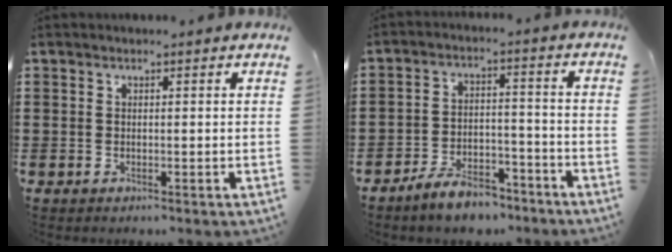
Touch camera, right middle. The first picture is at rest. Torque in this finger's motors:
{"motor_torque": [2.14, 0.00, 0.13, 0.11]}